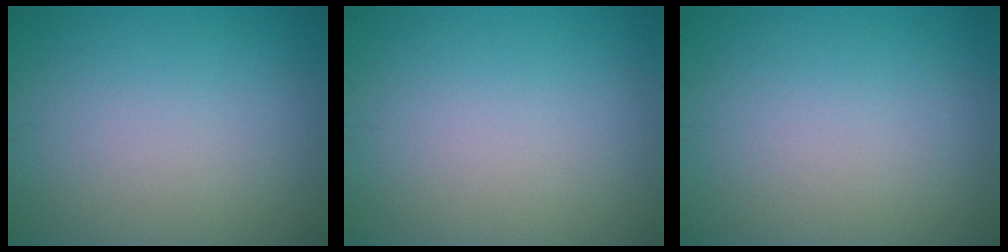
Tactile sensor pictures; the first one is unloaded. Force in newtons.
{"total": 0.0}
{"total": 0.0}